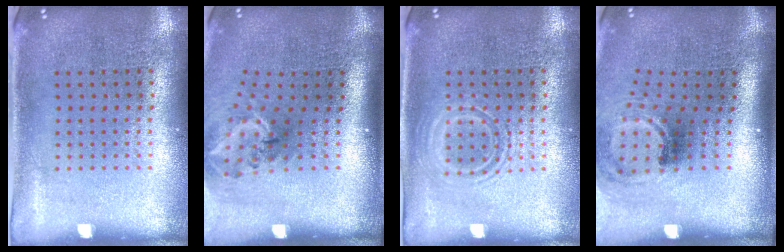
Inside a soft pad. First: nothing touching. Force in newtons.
{"total": 1.9, "press": 1.3, "slide": 1.5}
{"total": 1.1, "press": 1.1, "slide": 0.3}
{"total": 2.0, "press": 1.3, "slide": 1.5}